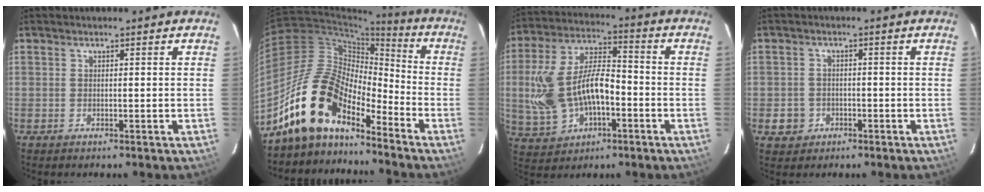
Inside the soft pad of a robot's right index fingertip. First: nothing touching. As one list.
[{"total": 15.7, "force": [-12.3, 6.1, 7.5], "torque": [-0.135, 0.011, -0.240]}, {"total": 16.9, "force": [-3.1, 9.5, 13.6], "torque": [-0.302, 0.012, -0.041]}, {"total": 4.0, "force": [-1.5, 3.7, 0.6], "torque": [-0.023, 0.011, -0.020]}]